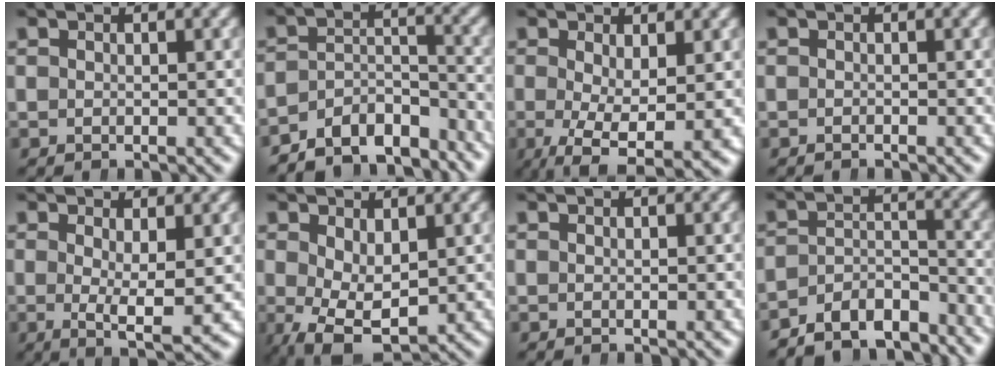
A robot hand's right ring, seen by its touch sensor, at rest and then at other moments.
{"total": 10.2, "force": [-8.5, 4.3, 3.8], "torque": [-0.064, -0.037, -0.126]}
{"total": 6.8, "force": [-3.9, 2.9, 4.7], "torque": [-0.107, -0.061, -0.035]}
{"total": 0.6, "force": [-0.5, -0.3, -0.1], "torque": [-0.001, -0.003, -0.008]}
{"total": 4.2, "force": [-0.6, 0.9, 4.1], "torque": [-0.072, -0.034, 0.004]}
{"total": 6.1, "force": [-2.8, 3.3, 4.3], "torque": [-0.085, -0.053, -0.020]}
{"total": 0.0}
{"total": 8.6, "force": [-7.5, 3.4, 2.6], "torque": [-0.045, -0.029, -0.118]}